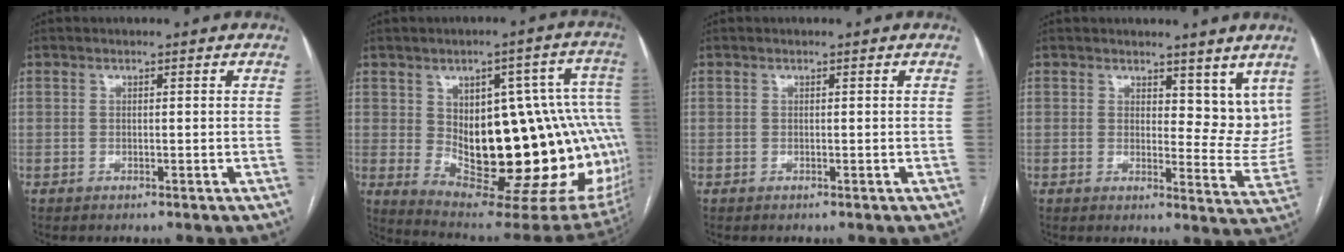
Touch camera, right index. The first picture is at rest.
{"total": 28.2, "force": [-1.3, 9.9, 26.3], "torque": [-0.277, 0.026, 0.013]}
{"total": 0.0}
{"total": 7.6, "force": [5.5, 3.7, 3.6], "torque": [-0.027, -0.021, 0.072]}